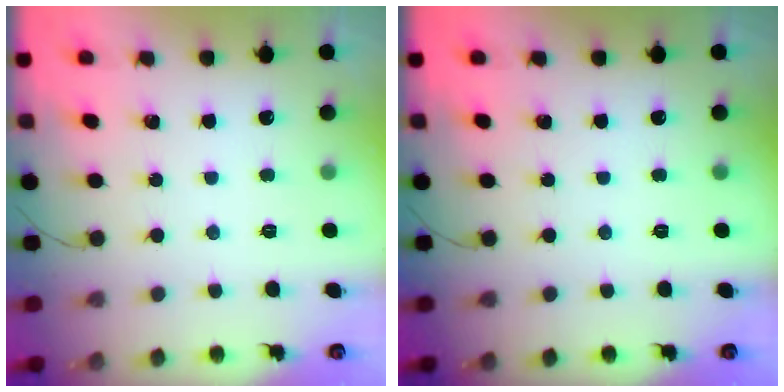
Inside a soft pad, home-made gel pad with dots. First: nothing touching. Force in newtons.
{"total": 0.0}